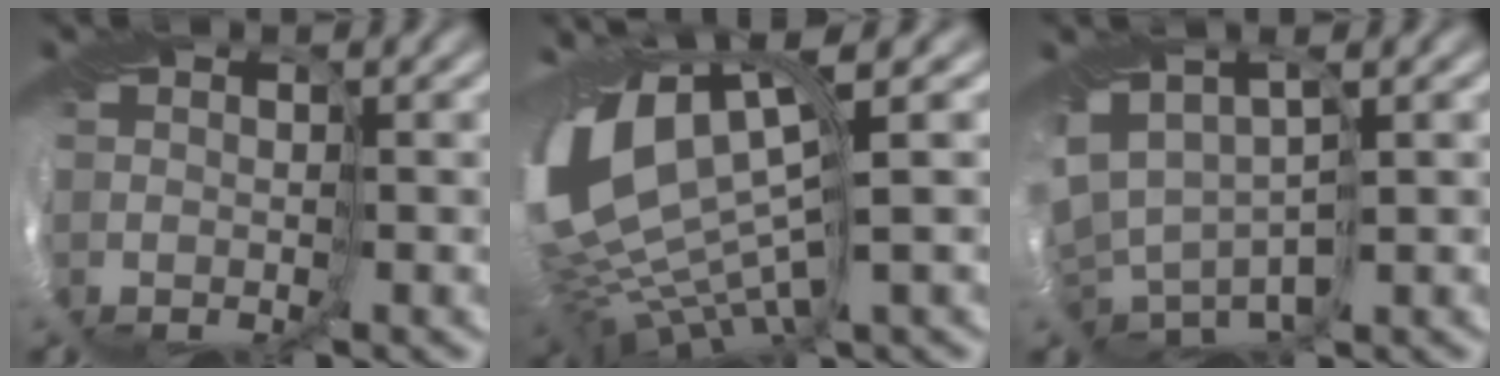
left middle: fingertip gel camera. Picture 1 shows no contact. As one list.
[{"total": 12.3, "force": [2.2, 6.1, 10.5], "torque": [-0.247, -0.005, 0.067]}, {"total": 3.5, "force": [0.2, 2.2, 2.7], "torque": [-0.075, 0.014, 0.033]}]